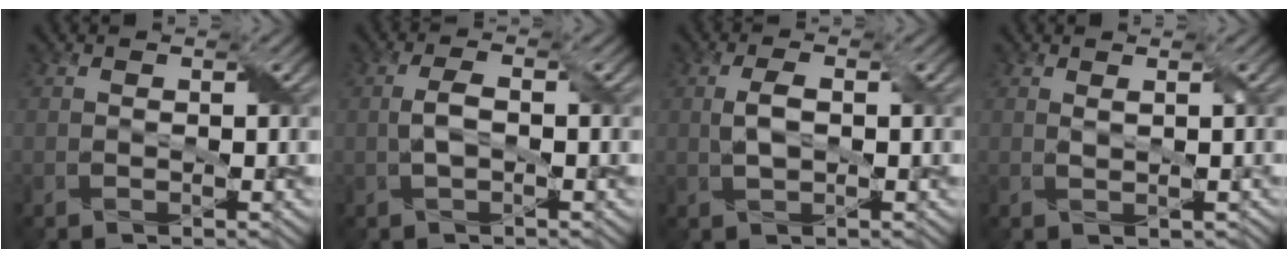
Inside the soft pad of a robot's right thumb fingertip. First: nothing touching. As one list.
[{"total": 2.6, "force": [-0.3, 1.1, 2.3], "torque": [-0.056, 0.006, -0.007]}, {"total": 2.9, "force": [0.1, 1.3, 2.6], "torque": [-0.059, 0.004, 0.001]}, {"total": 0.8, "force": [0.4, 0.2, 0.7], "torque": [-0.019, 0.000, 0.013]}]